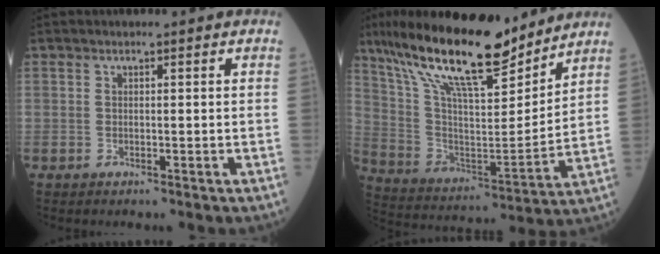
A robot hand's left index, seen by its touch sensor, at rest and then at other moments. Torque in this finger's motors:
{"motor_torque": [1.01, -1.13, 1.05, 0.21]}